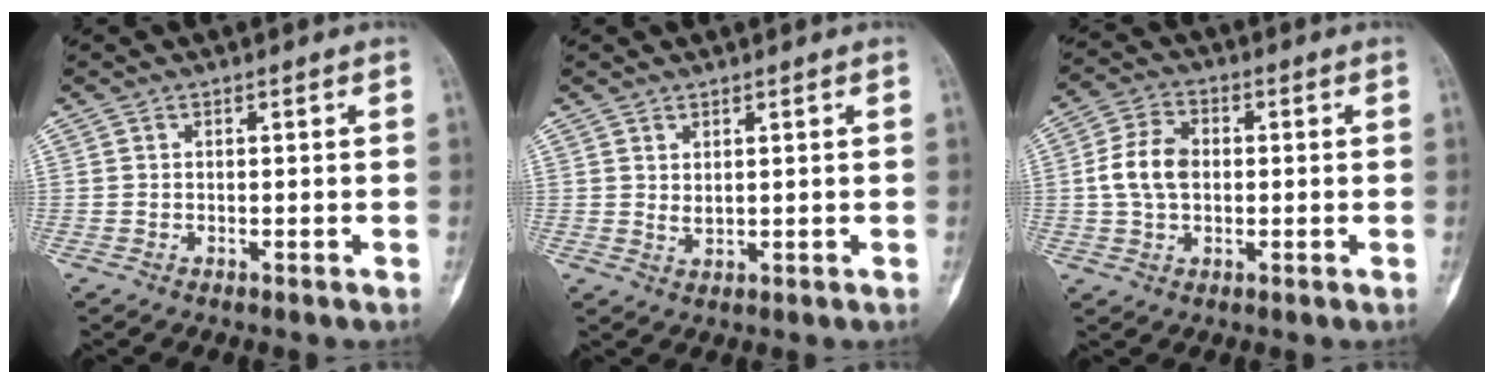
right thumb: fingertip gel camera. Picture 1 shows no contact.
{"total": 1.6, "force": [0.7, 0.8, 1.2], "torque": [-0.020, -0.010, 0.019]}
{"total": 7.9, "force": [0.2, 5.5, 5.8], "torque": [-0.105, 0.015, 0.001]}